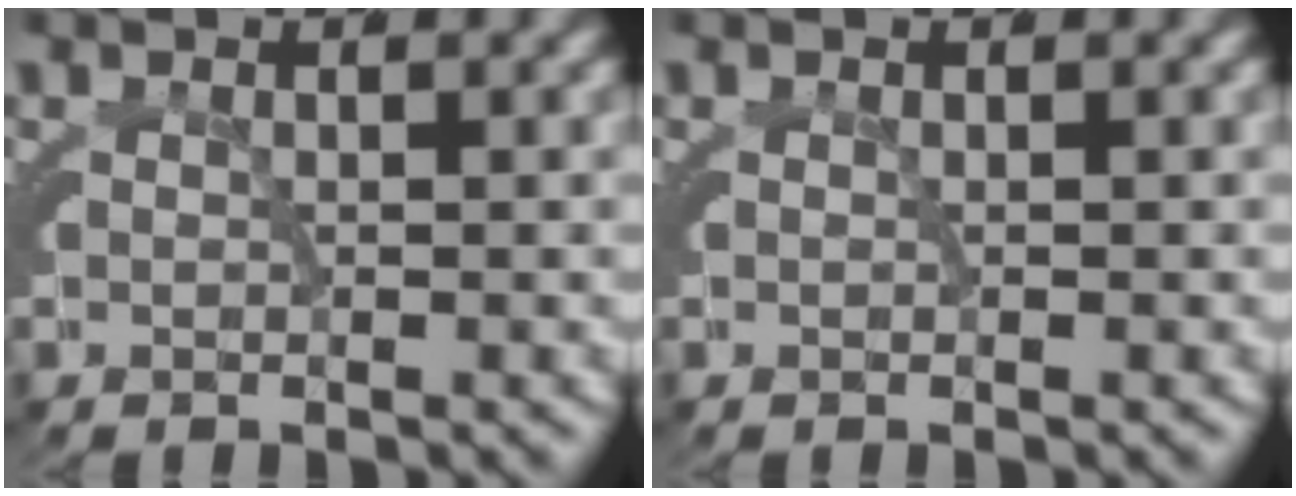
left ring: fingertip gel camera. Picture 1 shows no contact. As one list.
[{"total": 0.0}]